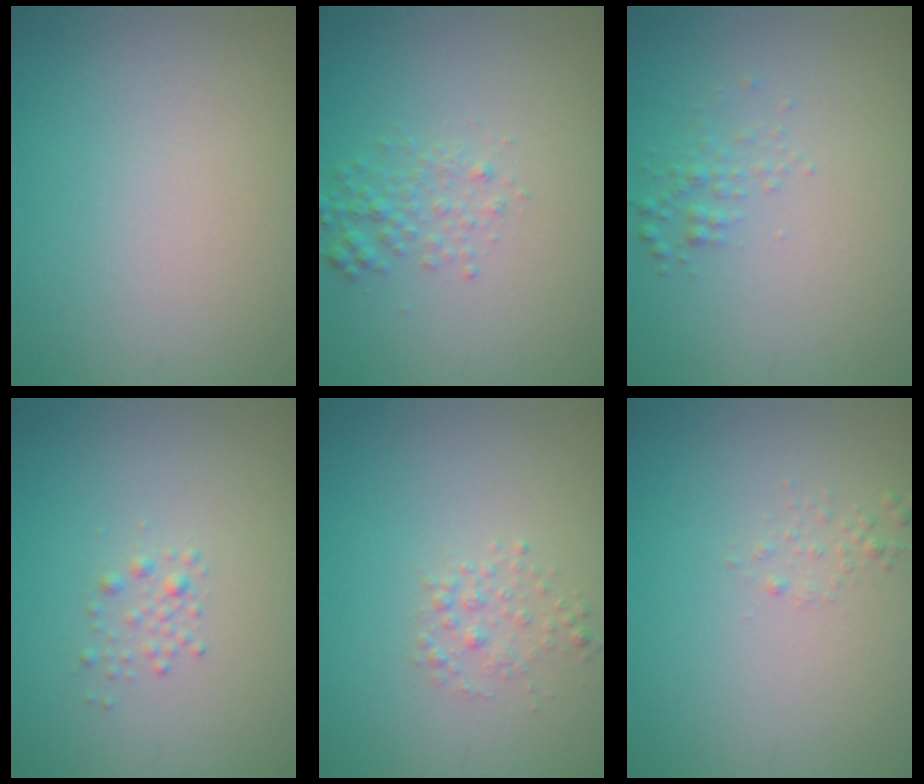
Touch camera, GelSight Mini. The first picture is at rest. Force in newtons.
{"total": 1.8, "press": 1.8, "slide": 0.1}
{"total": 1.1, "press": 1.1, "slide": 0.0}
{"total": 1.1, "press": 1.1, "slide": 0.1}
{"total": 1.3, "press": 1.3, "slide": 0.0}
{"total": 0.8, "press": 0.8, "slide": 0.1}